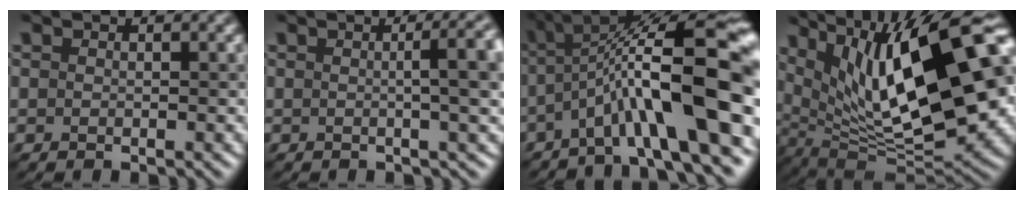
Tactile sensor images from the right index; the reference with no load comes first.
{"total": 7.1, "force": [0.7, 2.3, 6.7], "torque": [-0.036, 0.029, 0.007]}
{"total": 11.7, "force": [-3.0, 2.8, 11.0], "torque": [-0.171, 0.024, -0.041]}
{"total": 17.7, "force": [4.7, 7.4, 15.4], "torque": [-0.239, 0.021, 0.096]}